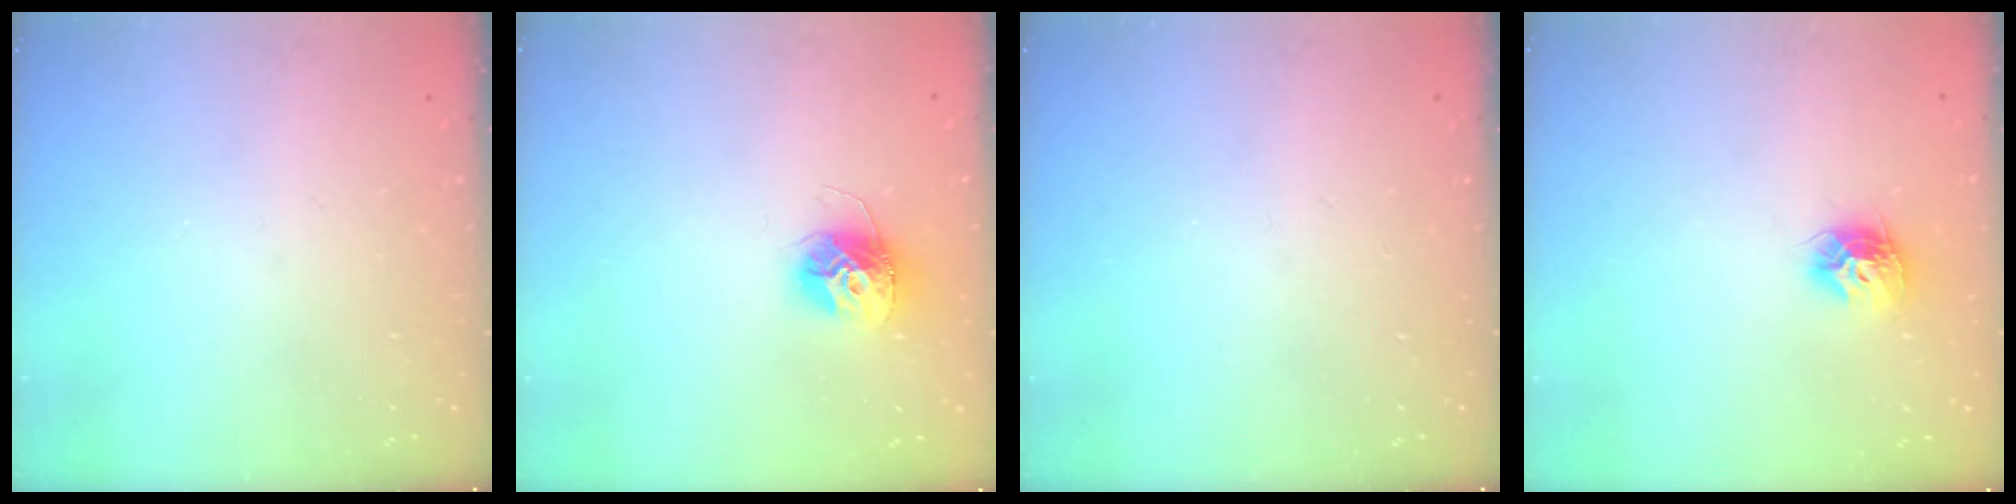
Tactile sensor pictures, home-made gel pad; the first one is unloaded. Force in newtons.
{"total": 11.8, "press": 11.8, "slide": 0.9}
{"total": 0.0}
{"total": 9.3, "press": 9.3, "slide": 0.3}